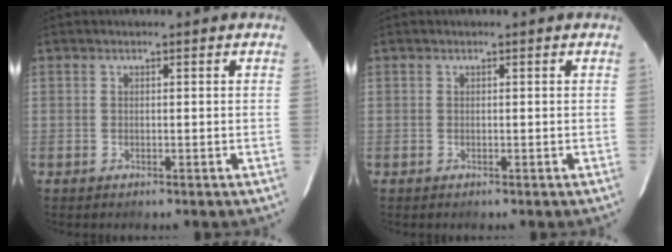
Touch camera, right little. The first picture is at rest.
{"total": 0.0}